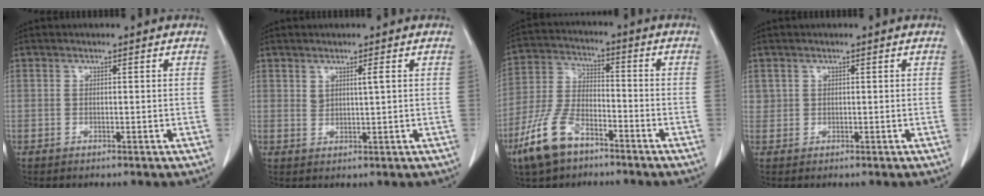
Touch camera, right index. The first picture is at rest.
{"total": 1.9, "force": [0.9, 0.2, 1.6], "torque": [-0.032, -0.004, 0.018]}
{"total": 10.9, "force": [-6.8, 5.1, 6.7], "torque": [-0.157, -0.002, -0.137]}
{"total": 1.2, "force": [0.6, 1.1, 0.1], "torque": [0.014, 0.003, 0.006]}